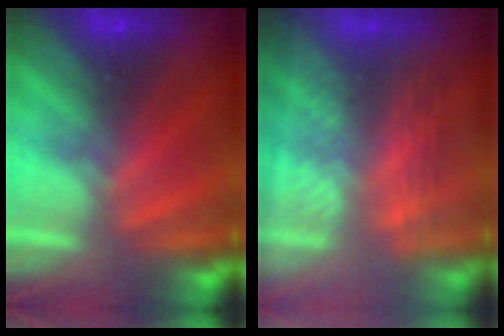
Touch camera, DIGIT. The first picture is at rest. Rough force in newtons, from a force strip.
{"total": 2.7}